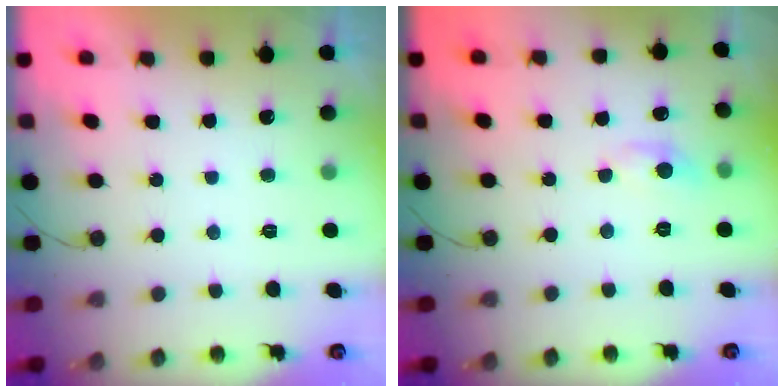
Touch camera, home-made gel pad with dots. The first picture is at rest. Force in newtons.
{"total": 4.8, "press": 4.8, "slide": 0.6}